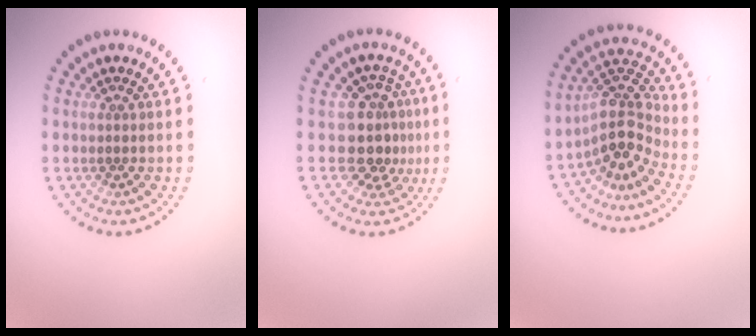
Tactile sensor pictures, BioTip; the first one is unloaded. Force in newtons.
{"total": 3.7, "press": 2.9, "slide": 2.3}
{"total": 4.4, "press": 3.3, "slide": 3.0}